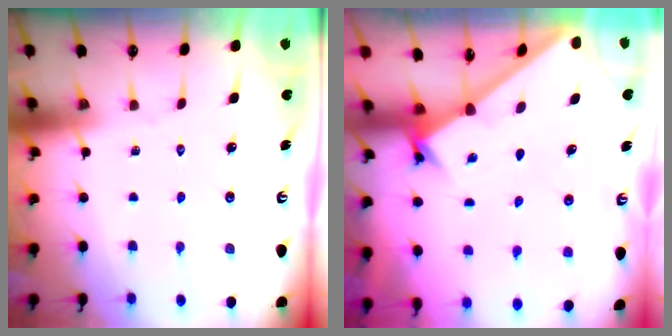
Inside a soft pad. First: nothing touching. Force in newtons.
{"total": 1.8, "press": 1.8, "slide": 0.2}